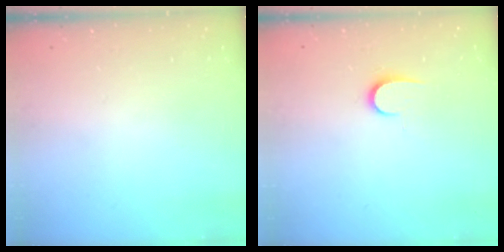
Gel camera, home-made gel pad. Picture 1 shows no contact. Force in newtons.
{"total": 6.7, "press": 6.6, "slide": 0.7}